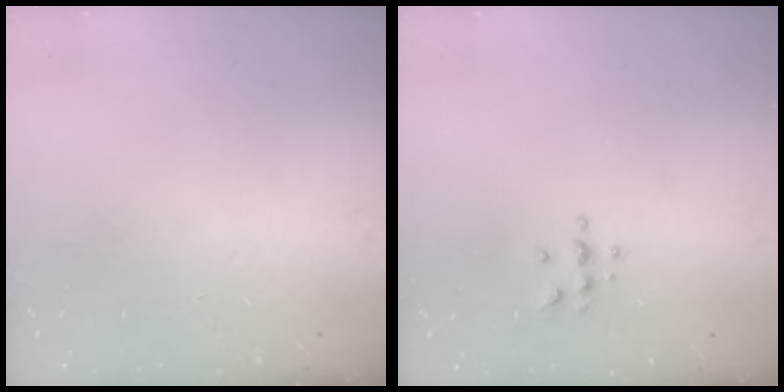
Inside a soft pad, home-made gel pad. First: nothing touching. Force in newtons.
{"total": 4.7, "press": 4.7, "slide": 0.6}